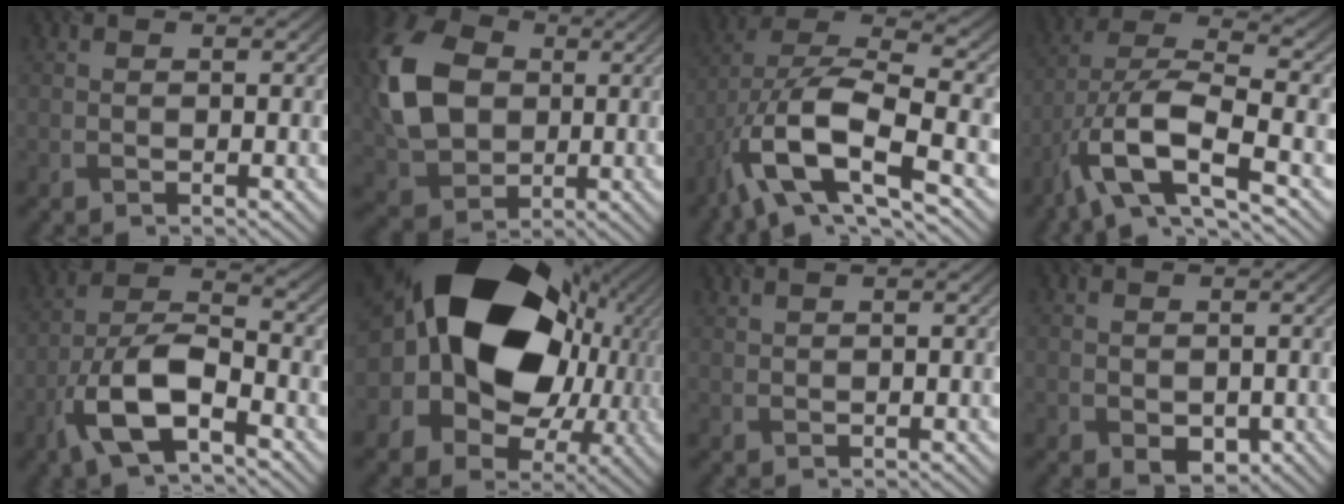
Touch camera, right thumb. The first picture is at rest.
{"total": 13.5, "force": [1.5, 10.0, 9.0], "torque": [-0.243, 0.017, 0.022]}
{"total": 14.3, "force": [-6.5, 5.6, 11.4], "torque": [-0.241, -0.021, -0.122]}
{"total": 12.9, "force": [-6.3, 4.6, 10.3], "torque": [-0.209, -0.008, -0.122]}
{"total": 10.3, "force": [-5.3, 4.0, 7.9], "torque": [-0.160, 0.004, -0.111]}
{"total": 22.2, "force": [4.0, 16.9, 13.9], "torque": [-0.258, -0.021, 0.095]}
{"total": 2.3, "force": [1.7, 0.4, 1.6], "torque": [-0.026, 0.002, 0.027]}
{"total": 2.2, "force": [-0.3, 1.7, 1.4], "torque": [-0.032, -0.015, 0.000]}